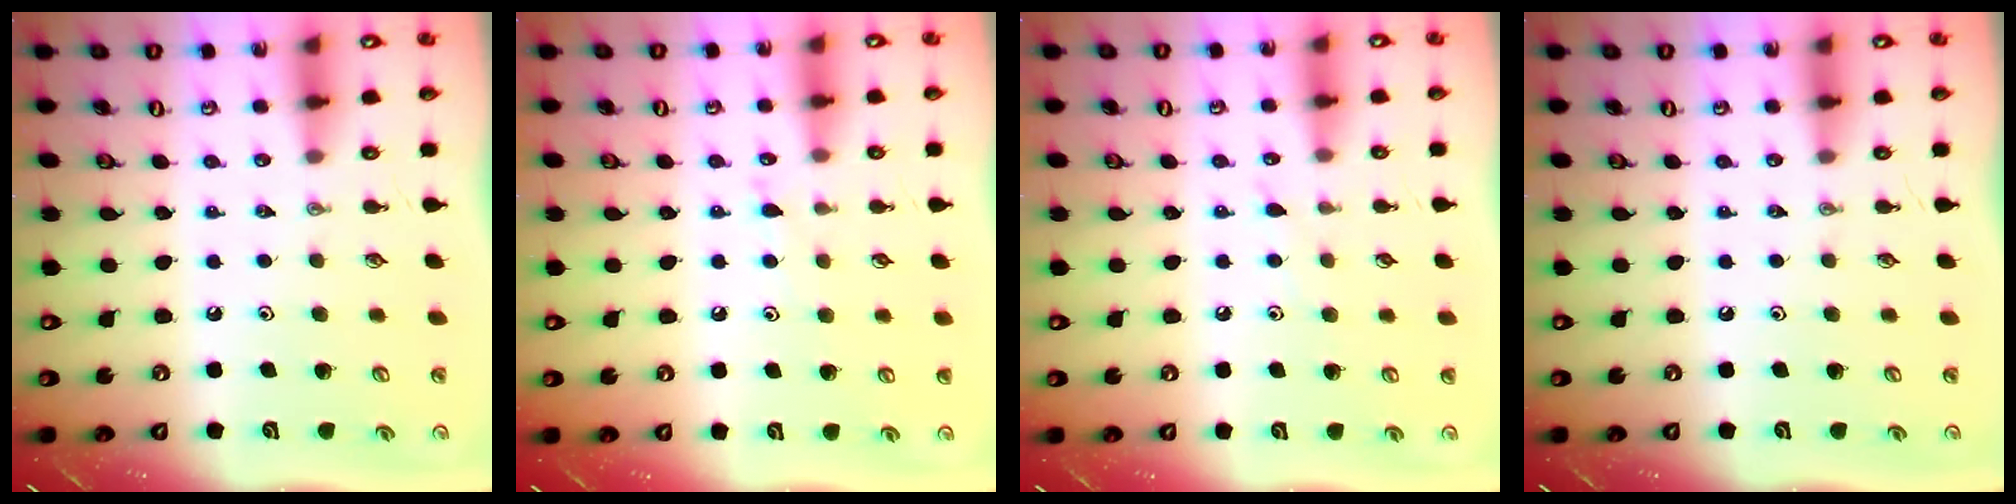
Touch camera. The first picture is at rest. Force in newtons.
{"total": 5.9, "press": 5.9, "slide": 0.7}
{"total": 6.0, "press": 5.9, "slide": 0.6}
{"total": 0.0}